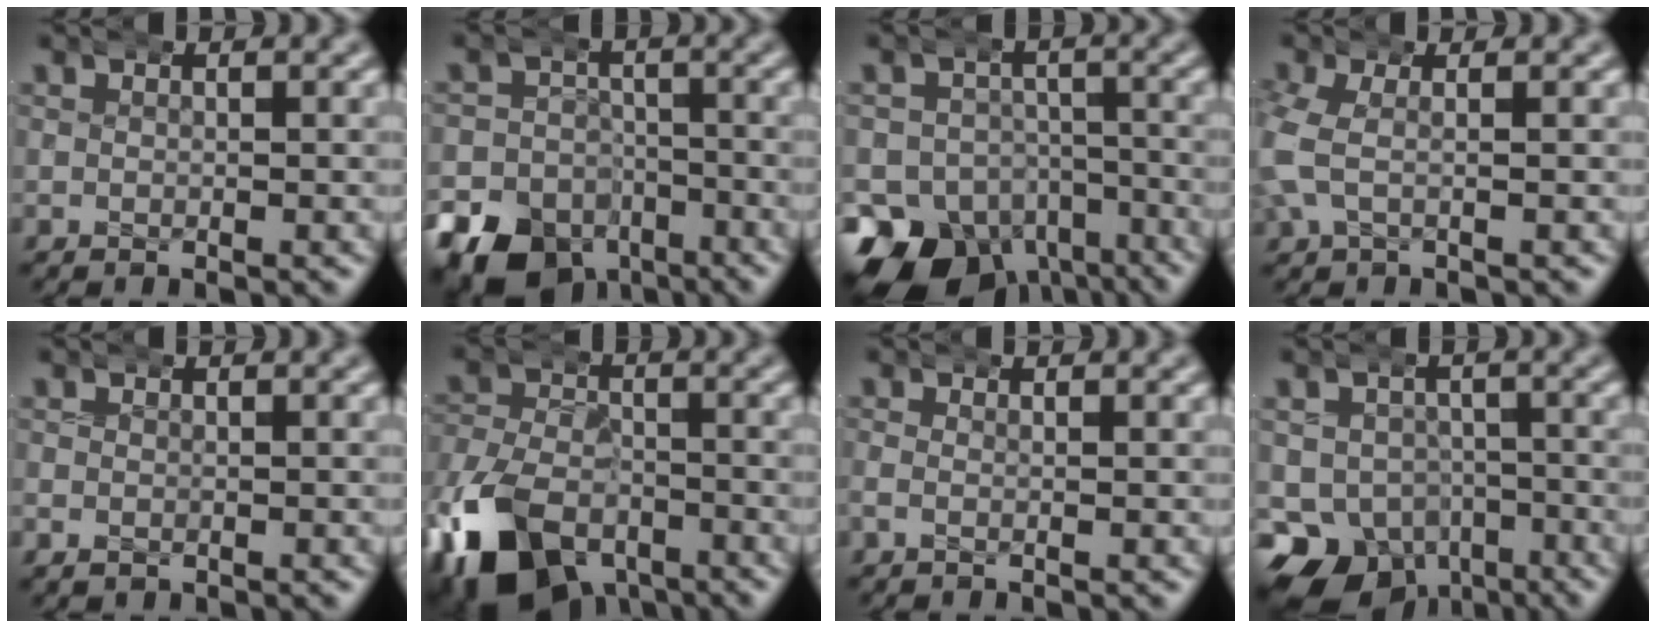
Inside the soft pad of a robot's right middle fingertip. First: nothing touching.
{"total": 13.6, "force": [-8.3, 9.9, 4.0], "torque": [-0.054, -0.053, -0.133]}
{"total": 16.1, "force": [-8.6, 11.7, 7.0], "torque": [-0.111, -0.071, -0.126]}
{"total": 2.2, "force": [0.1, 1.7, 1.4], "torque": [-0.055, 0.005, 0.002]}
{"total": 0.8, "force": [-0.2, 0.7, 0.5], "torque": [-0.008, -0.001, -0.002]}
{"total": 12.8, "force": [-7.4, 8.7, 5.7], "torque": [-0.097, -0.045, -0.108]}
{"total": 0.5, "force": [-0.4, 0.0, 0.4], "torque": [-0.008, 0.005, -0.009]}
{"total": 17.4, "force": [-7.5, 14.4, 6.2], "torque": [-0.120, -0.071, -0.113]}